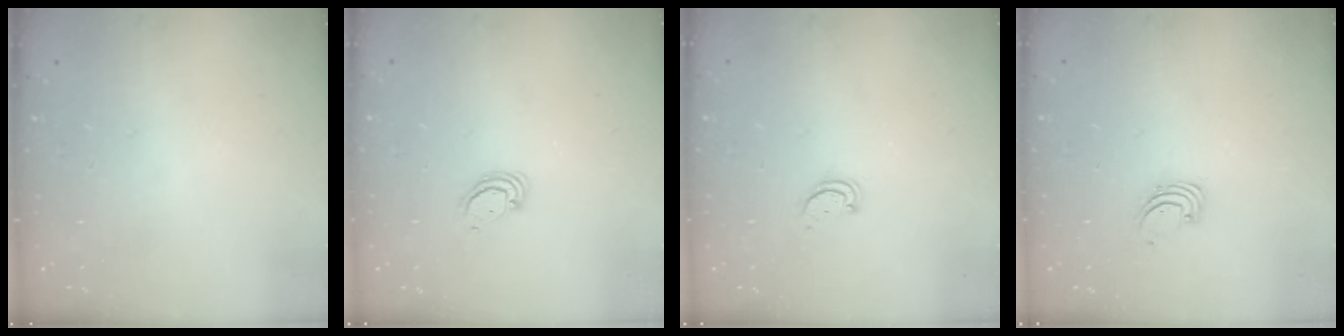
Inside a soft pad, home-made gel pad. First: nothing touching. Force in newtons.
{"total": 3.4, "press": 3.4, "slide": 0.3}
{"total": 2.2, "press": 2.1, "slide": 0.4}
{"total": 1.4, "press": 1.4, "slide": 0.1}